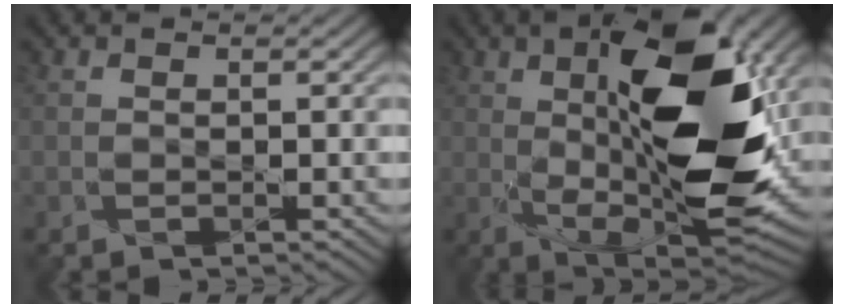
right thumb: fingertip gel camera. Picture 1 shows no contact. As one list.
[{"total": 15.6, "force": [2.4, 6.4, 14.0], "torque": [-0.225, 0.004, 0.035]}]